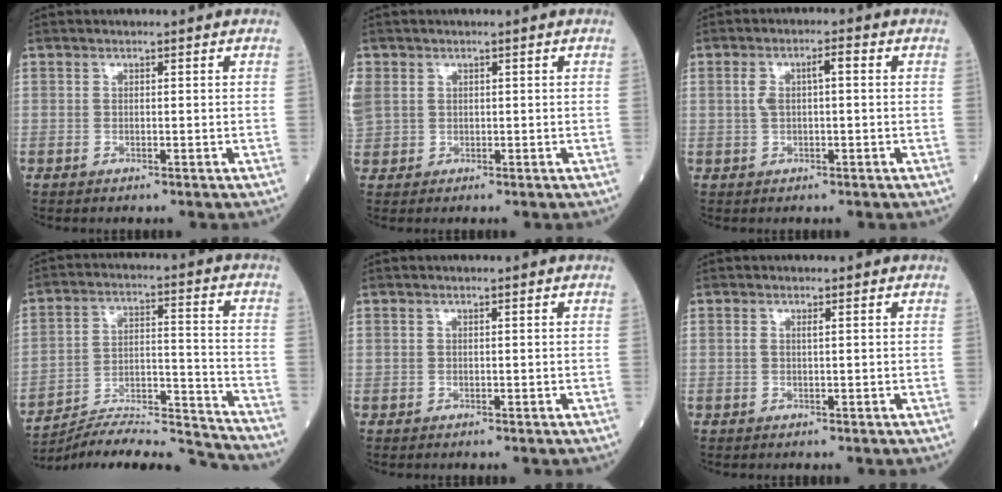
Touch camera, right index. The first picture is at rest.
{"total": 4.9, "force": [1.1, 4.3, 2.1], "torque": [-0.089, 0.022, 0.034]}
{"total": 3.9, "force": [0.6, 1.2, 3.6], "torque": [-0.076, 0.023, 0.013]}
{"total": 18.1, "force": [-17.7, -0.3, 3.8], "torque": [-0.076, 0.020, -0.278]}
{"total": 0.0}
{"total": 0.7, "force": [0.3, 0.0, 0.7], "torque": [-0.019, 0.004, 0.005]}